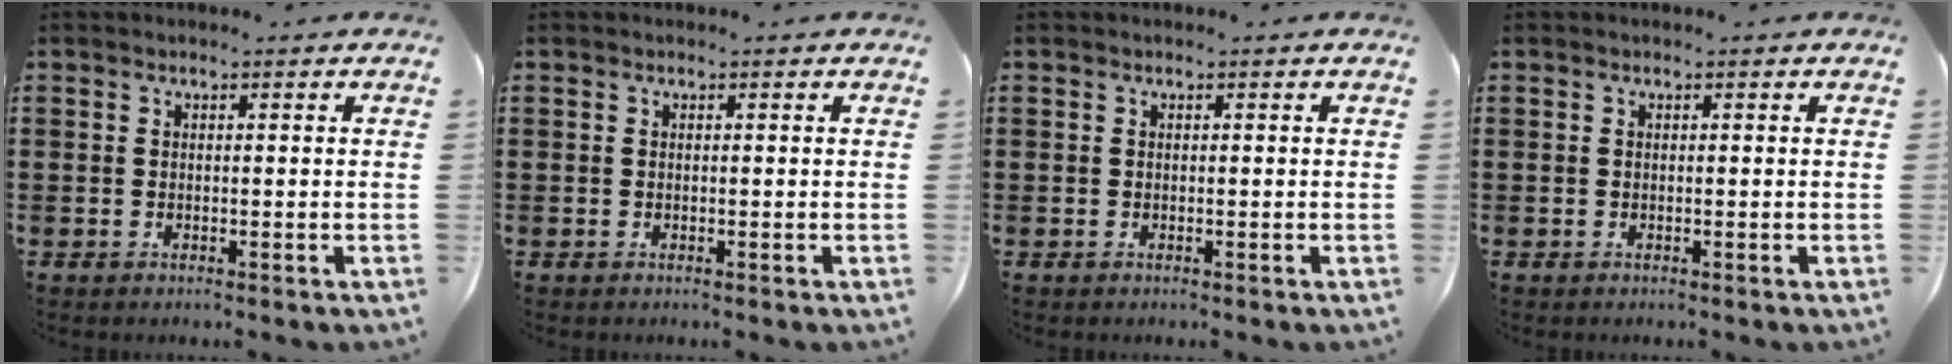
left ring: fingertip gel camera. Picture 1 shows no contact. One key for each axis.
{"total": 0.0}
{"total": 0.0}
{"total": 0.0}